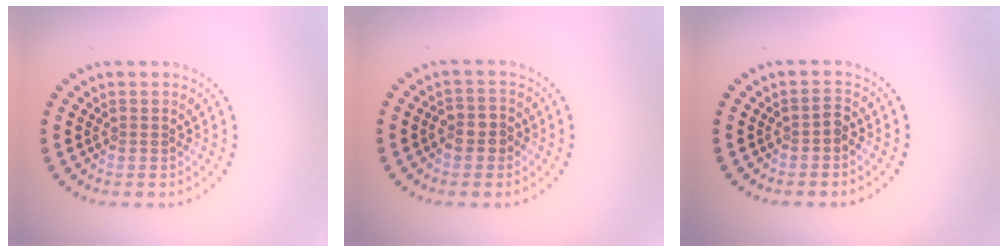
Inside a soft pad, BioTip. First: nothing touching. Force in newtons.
{"total": 2.0, "press": 1.9, "slide": 0.7}
{"total": 1.1, "press": 1.0, "slide": 0.3}